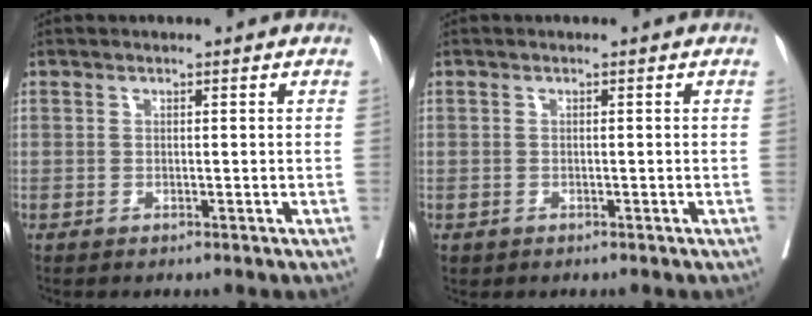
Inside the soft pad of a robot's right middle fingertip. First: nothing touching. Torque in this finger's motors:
{"motor_torque": [-0.01, -0.05, 0.00, 0.01]}